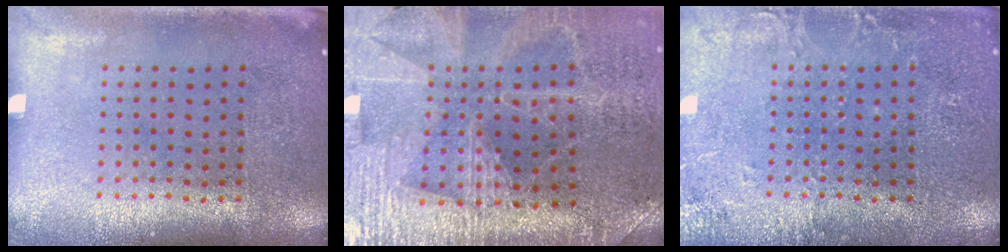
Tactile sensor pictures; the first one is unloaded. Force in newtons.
{"total": 3.2, "press": 3.1, "slide": 0.5}
{"total": 2.8, "press": 2.8, "slide": 0.4}